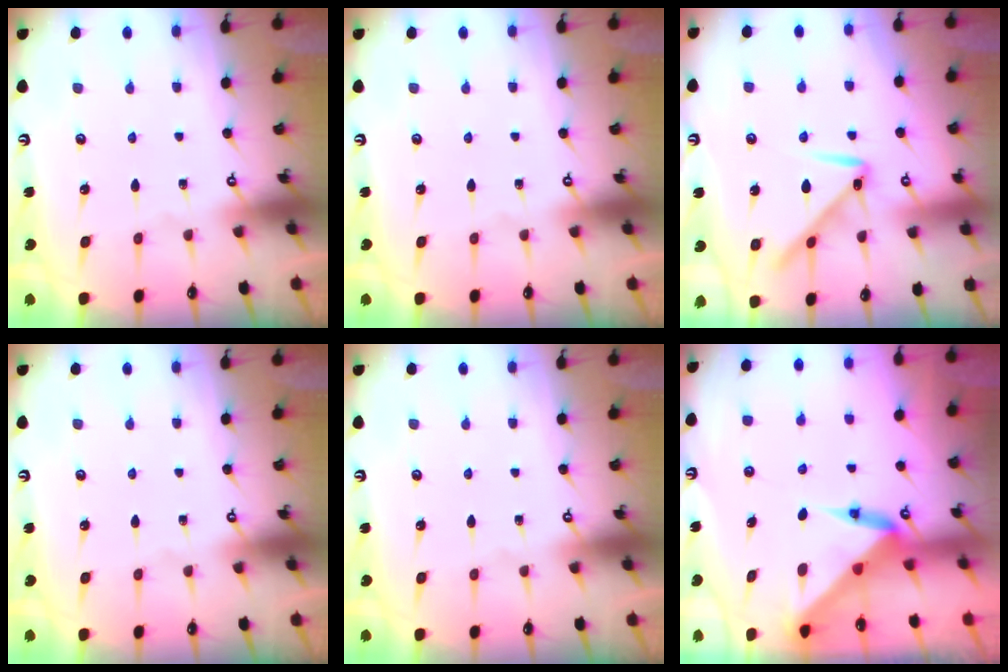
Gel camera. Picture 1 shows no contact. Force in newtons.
{"total": 0.0}
{"total": 9.3, "press": 9.2, "slide": 0.5}
{"total": 0.0}
{"total": 0.0}
{"total": 3.8, "press": 3.8, "slide": 0.2}